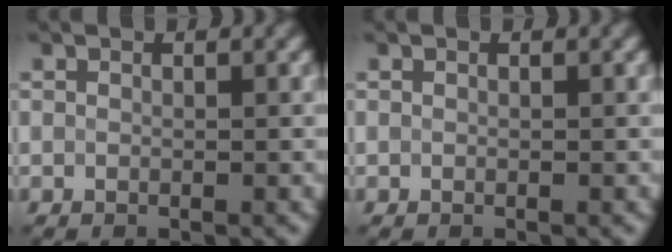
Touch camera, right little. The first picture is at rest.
{"total": 0.0}